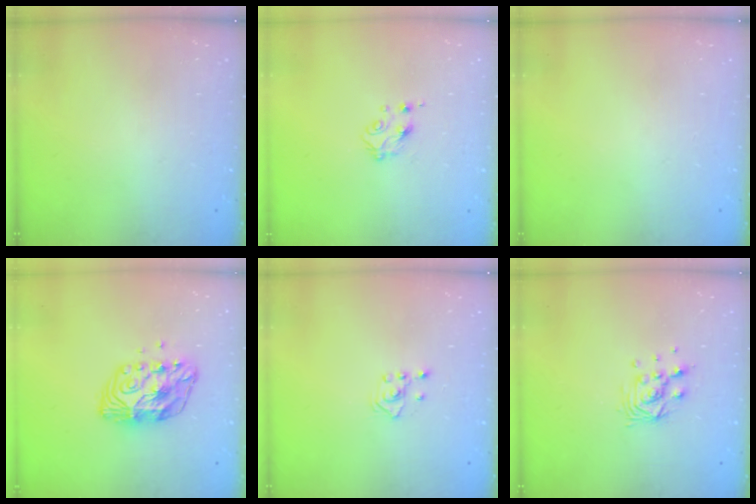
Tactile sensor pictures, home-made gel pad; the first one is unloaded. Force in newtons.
{"total": 4.6, "press": 4.5, "slide": 0.6}
{"total": 0.0}
{"total": 9.7, "press": 9.7, "slide": 0.9}
{"total": 2.0, "press": 1.8, "slide": 0.9}
{"total": 8.2, "press": 8.2, "slide": 0.6}